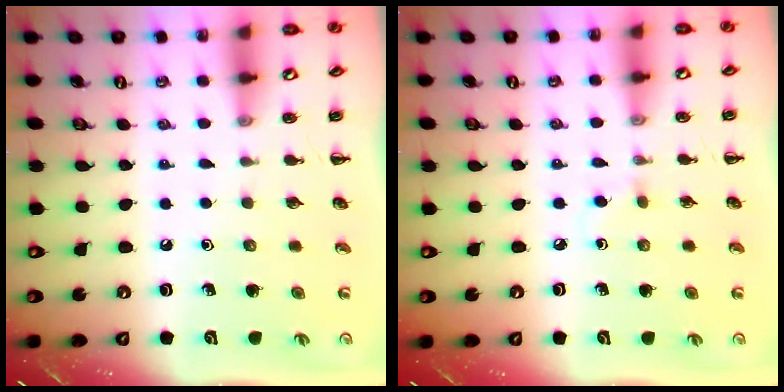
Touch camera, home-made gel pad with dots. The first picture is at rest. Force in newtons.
{"total": 2.4, "press": 2.1, "slide": 1.0}